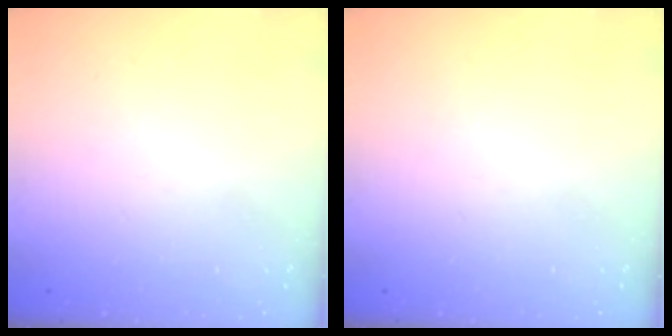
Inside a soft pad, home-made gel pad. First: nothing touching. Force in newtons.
{"total": 0.0}